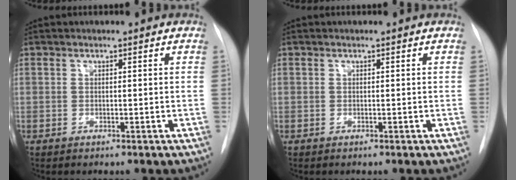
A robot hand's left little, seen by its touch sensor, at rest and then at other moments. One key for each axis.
{"total": 0.0}